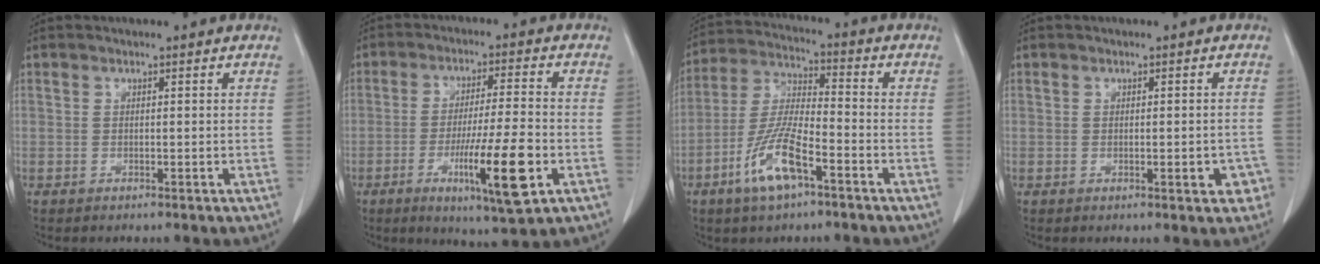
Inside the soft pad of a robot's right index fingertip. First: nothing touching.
{"total": 12.8, "force": [-4.5, 0.4, 11.9], "torque": [-0.204, -0.025, -0.073]}
{"total": 11.3, "force": [-5.5, 4.1, 8.9], "torque": [-0.193, 0.002, -0.101]}
{"total": 3.2, "force": [-1.1, 1.0, 2.8], "torque": [-0.032, 0.002, -0.009]}